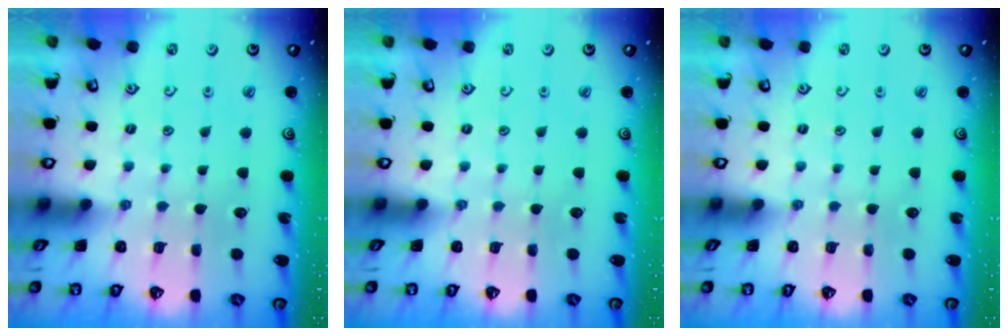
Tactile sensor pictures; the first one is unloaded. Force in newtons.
{"total": 0.0}
{"total": 0.0}